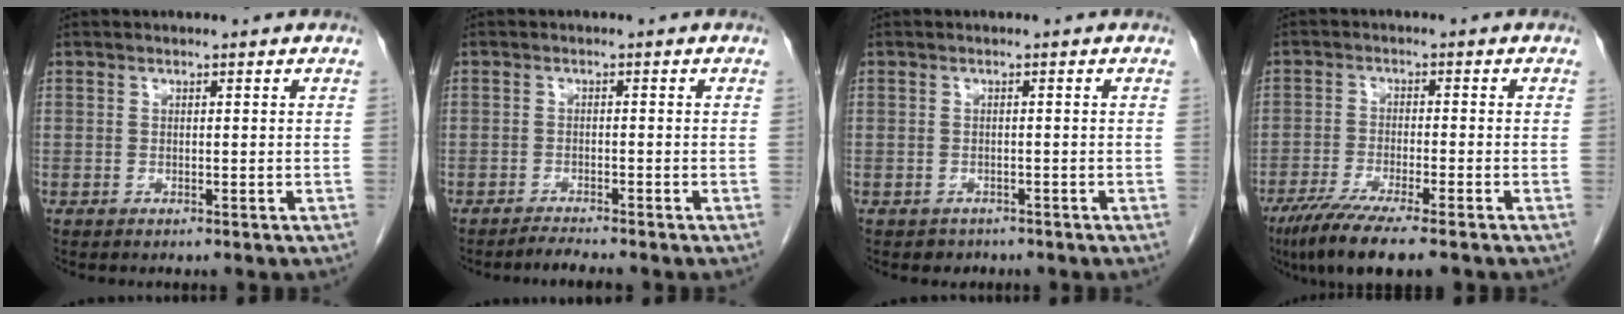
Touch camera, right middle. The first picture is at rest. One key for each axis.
{"total": 2.1, "fx": -2.0, "fy": -0.4, "fz": 0.5, "tx": -0.015, "ty": -0.010, "tz": -0.037}
{"total": 1.2, "fx": -0.9, "fy": 0.8, "fz": -0.1, "tx": -0.007, "ty": 0.002, "tz": -0.014}
{"total": 9.8, "fx": -7.2, "fy": 0.6, "fz": 6.6, "tx": -0.109, "ty": -0.025, "tz": -0.116}